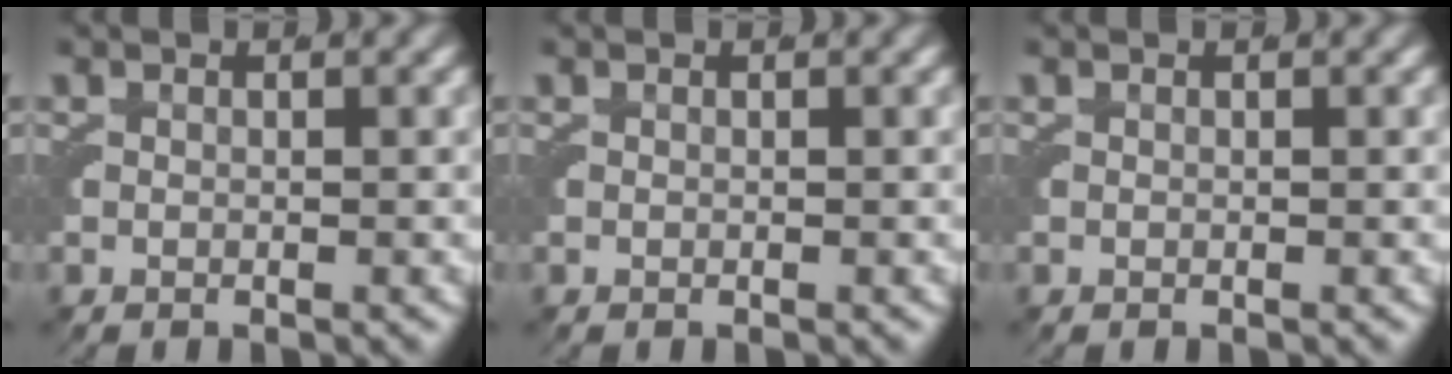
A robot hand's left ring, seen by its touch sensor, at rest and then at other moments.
{"total": 0.0}
{"total": 0.0}